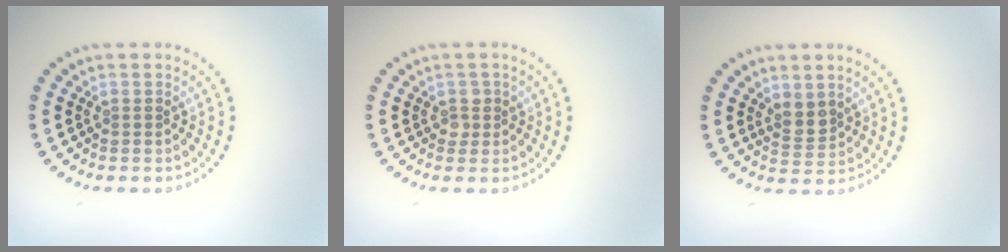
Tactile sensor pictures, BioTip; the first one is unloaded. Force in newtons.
{"total": 1.2, "press": 1.1, "slide": 0.4}
{"total": 2.0, "press": 1.8, "slide": 0.9}